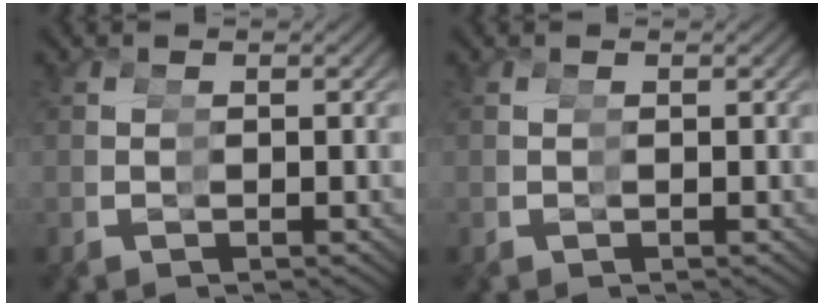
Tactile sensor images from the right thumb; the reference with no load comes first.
{"total": 0.0}